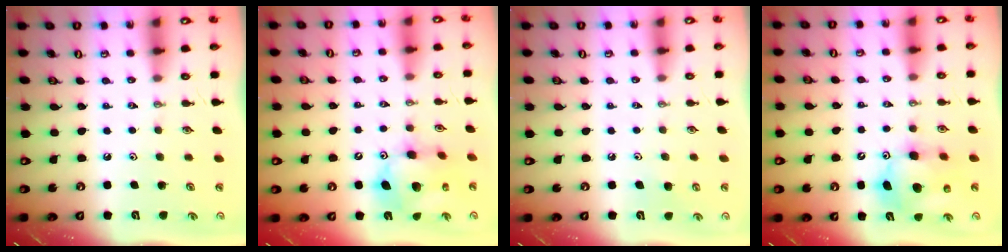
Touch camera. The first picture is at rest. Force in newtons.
{"total": 13.4, "press": 13.4, "slide": 1.3}
{"total": 4.9, "press": 4.5, "slide": 1.9}
{"total": 11.8, "press": 11.6, "slide": 2.1}